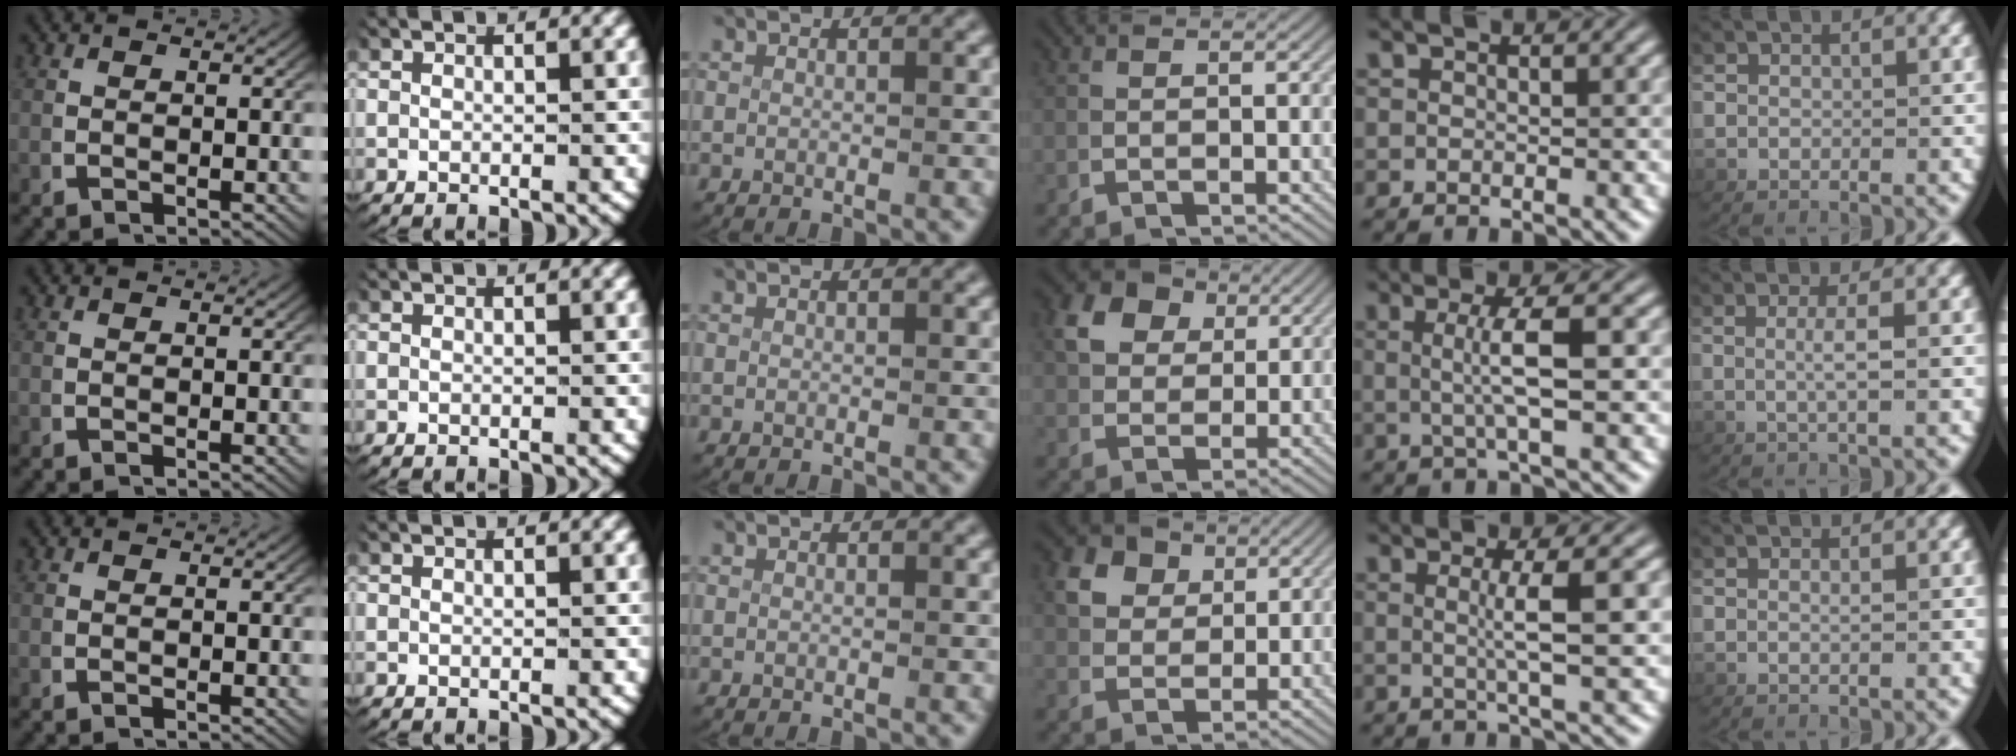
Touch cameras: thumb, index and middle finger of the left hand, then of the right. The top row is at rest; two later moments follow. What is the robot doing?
{"motion": "lift_and_place", "object": "card"}